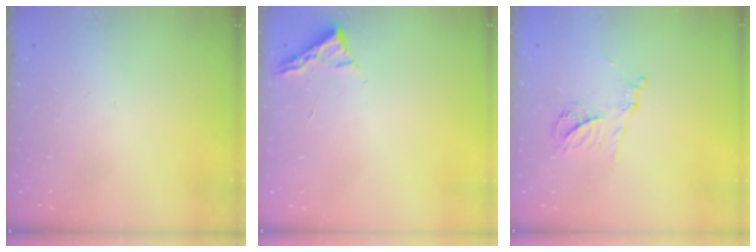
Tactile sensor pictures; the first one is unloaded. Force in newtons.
{"total": 3.0, "press": 2.9, "slide": 0.4}
{"total": 11.0, "press": 10.9, "slide": 1.1}